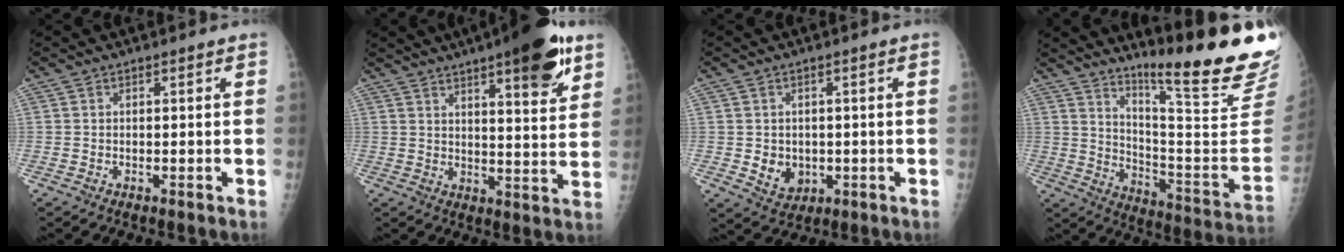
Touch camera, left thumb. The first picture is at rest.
{"total": 15.6, "force": [9.2, 3.7, 12.0], "torque": [-0.143, -0.041, 0.128]}
{"total": 4.8, "force": [-0.4, 4.1, 2.6], "torque": [-0.023, -0.003, 0.008]}
{"total": 23.8, "force": [17.4, 1.6, 16.2], "torque": [-0.215, -0.146, 0.254]}